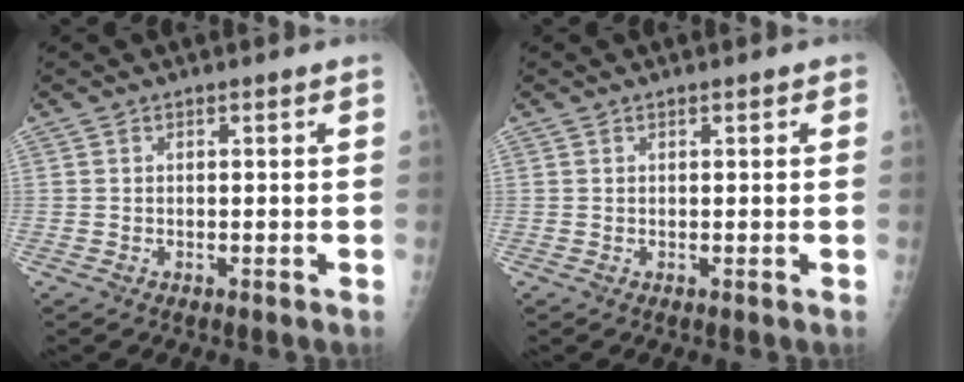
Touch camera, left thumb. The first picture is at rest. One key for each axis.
{"total": 0.7, "fx": 0.4, "fy": 0.3, "fz": 0.4, "tx": -0.001, "ty": 0.000, "tz": 0.002}